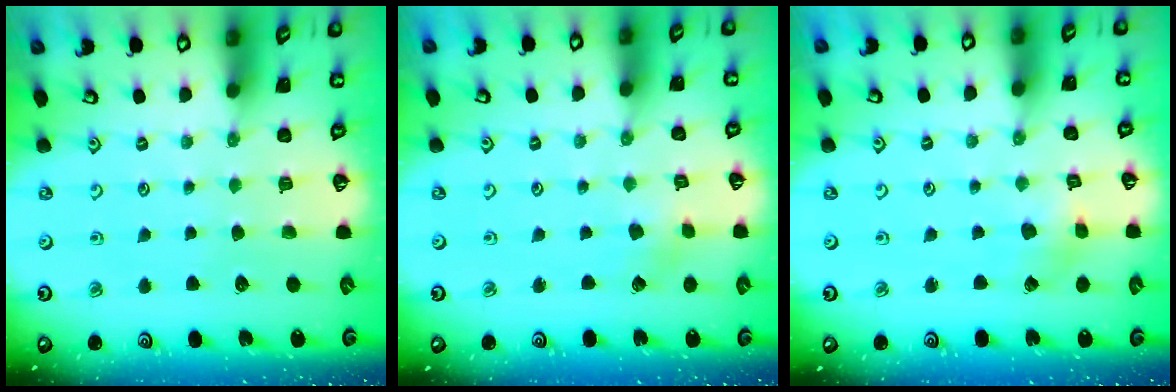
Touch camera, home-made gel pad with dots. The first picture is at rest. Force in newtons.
{"total": 2.1, "press": 2.1, "slide": 0.2}
{"total": 2.6, "press": 2.6, "slide": 0.1}